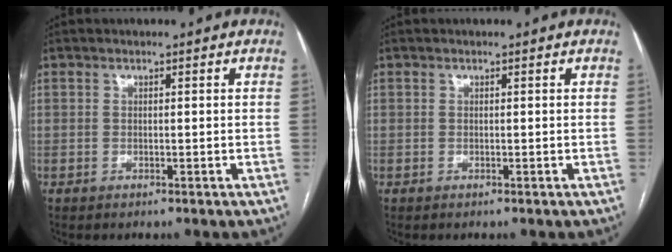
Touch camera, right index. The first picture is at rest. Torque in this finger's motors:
{"motor_torque": [-0.07, 0.07, 0.00, 0.00]}